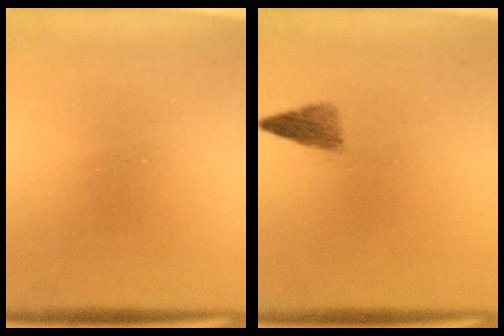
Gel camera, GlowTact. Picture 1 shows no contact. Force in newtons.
{"total": 2.2}